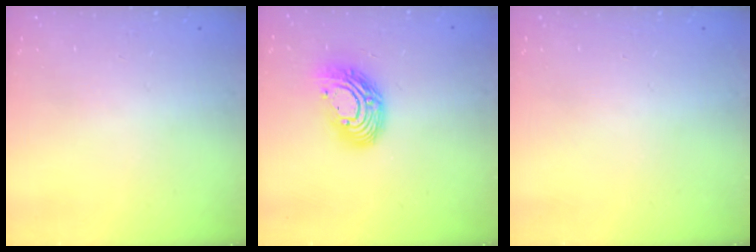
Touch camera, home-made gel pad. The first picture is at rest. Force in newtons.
{"total": 13.4, "press": 13.4, "slide": 1.0}
{"total": 0.0}